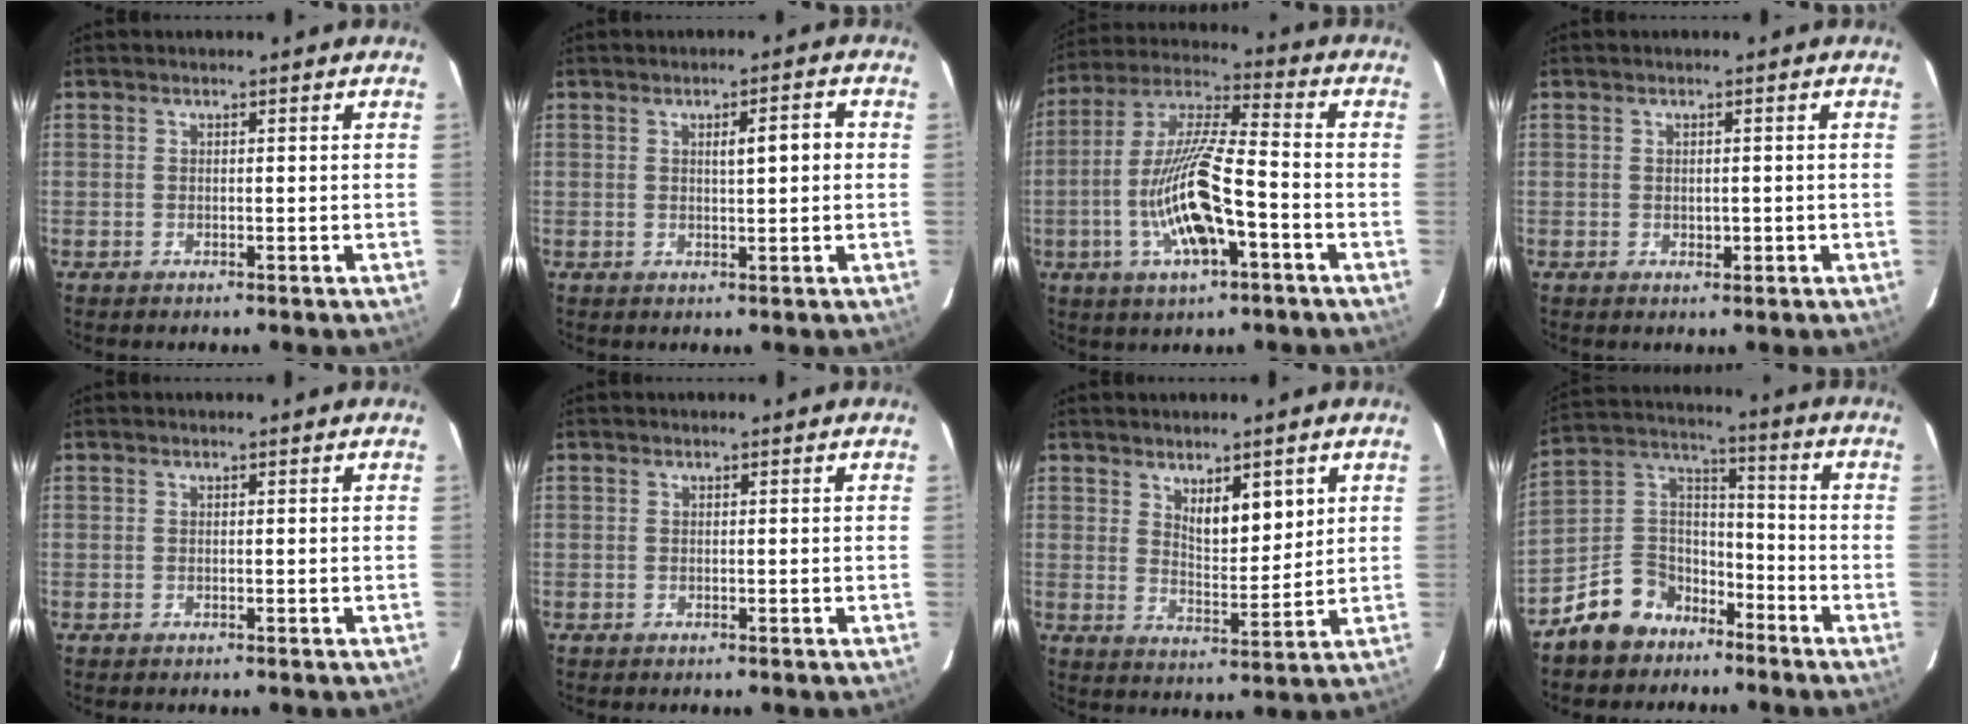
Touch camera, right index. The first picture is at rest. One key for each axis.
{"total": 3.5, "fx": 0.5, "fy": 0.6, "fz": 3.5, "tx": -0.055, "ty": 0.009, "tz": 0.009}
{"total": 14.9, "fx": -4.4, "fy": 2.9, "fz": 14.0, "tx": -0.280, "ty": 0.000, "tz": -0.076}
{"total": 1.3, "fx": -0.2, "fy": 0.7, "fz": 1.1, "tx": -0.018, "ty": -0.001, "tz": 0.001}
{"total": 0.0}
{"total": 0.0}
{"total": 6.5, "fx": 3.1, "fy": 1.6, "fz": 5.4, "tx": -0.093, "ty": -0.010, "tz": 0.056}
{"total": 10.5, "fx": -7.4, "fy": 6.9, "fz": 2.7, "tx": -0.064, "ty": 0.041, "tz": -0.139}